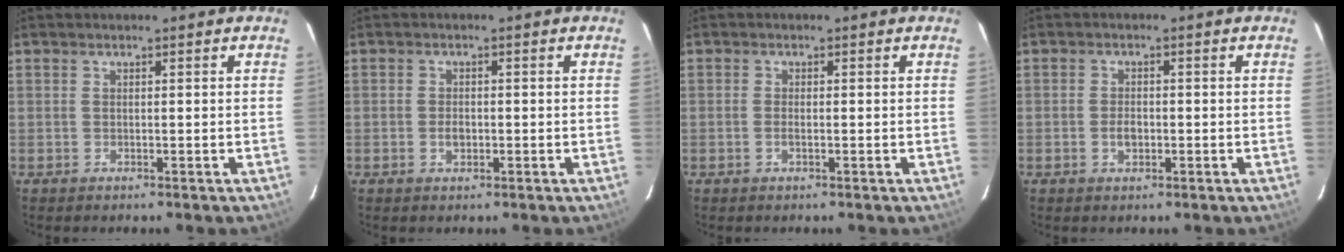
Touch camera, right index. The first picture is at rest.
{"total": 2.0, "force": [-0.5, 1.3, 1.4], "torque": [-0.025, 0.002, -0.008]}
{"total": 1.2, "force": [-0.3, 0.3, 1.1], "torque": [-0.024, 0.000, -0.006]}
{"total": 2.5, "force": [-0.5, 1.6, 1.8], "torque": [-0.033, 0.001, -0.009]}